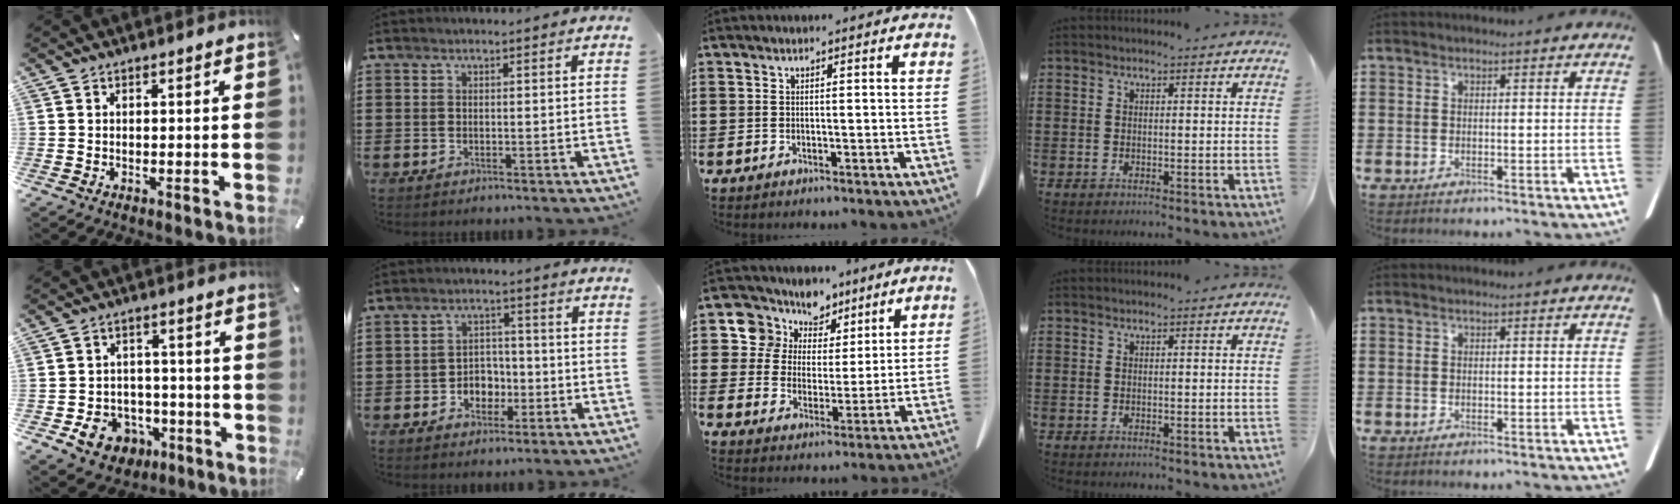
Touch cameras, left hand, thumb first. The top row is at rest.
{"thumb": {"total": 8.9, "force": [-3.5, 7.8, 2.7], "torque": [-0.042, 0.032, -0.056]}, "index": {"total": 4.2, "force": [-1.9, 3.2, 1.9], "torque": [-0.034, 0.004, -0.042]}, "middle": {"total": 8.3, "force": [5.9, 5.8, 0.7], "torque": [-0.061, -0.026, 0.109]}}